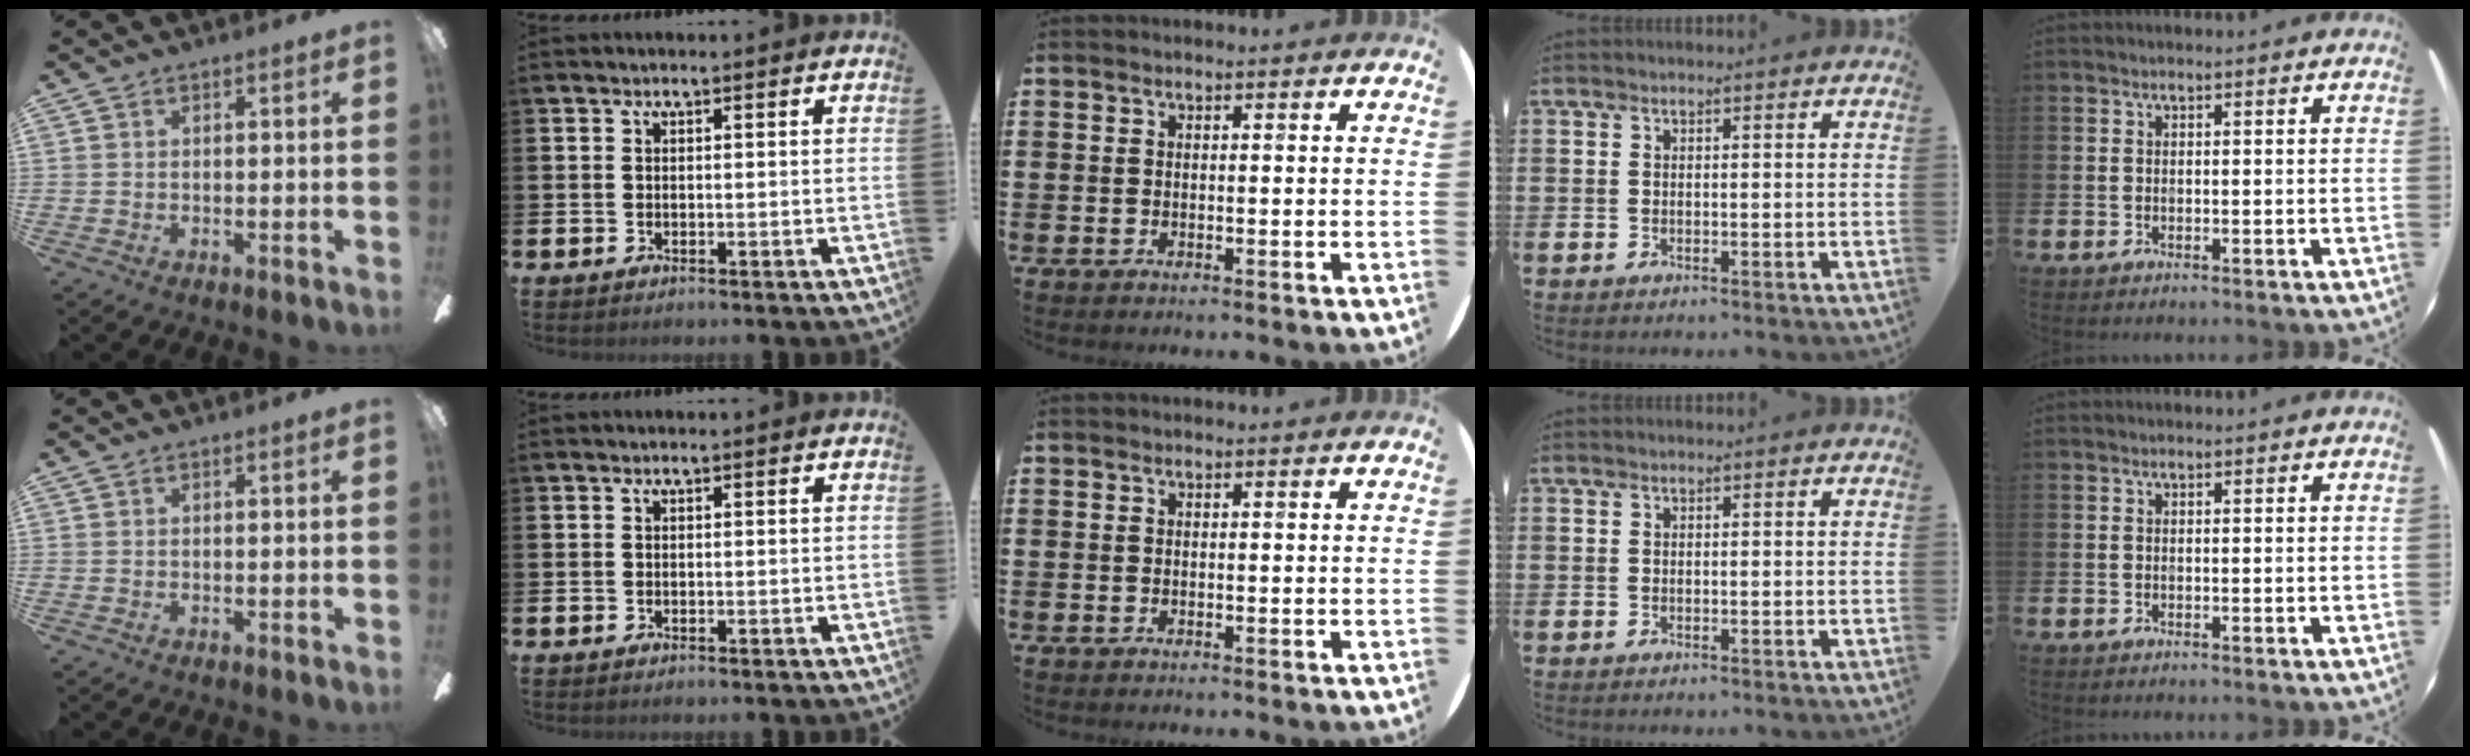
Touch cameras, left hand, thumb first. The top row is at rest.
{}